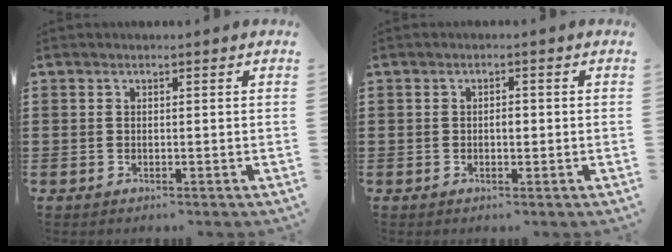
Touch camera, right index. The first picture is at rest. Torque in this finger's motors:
{"motor_torque": [0.38, -0.24, 0.02, 0.04]}